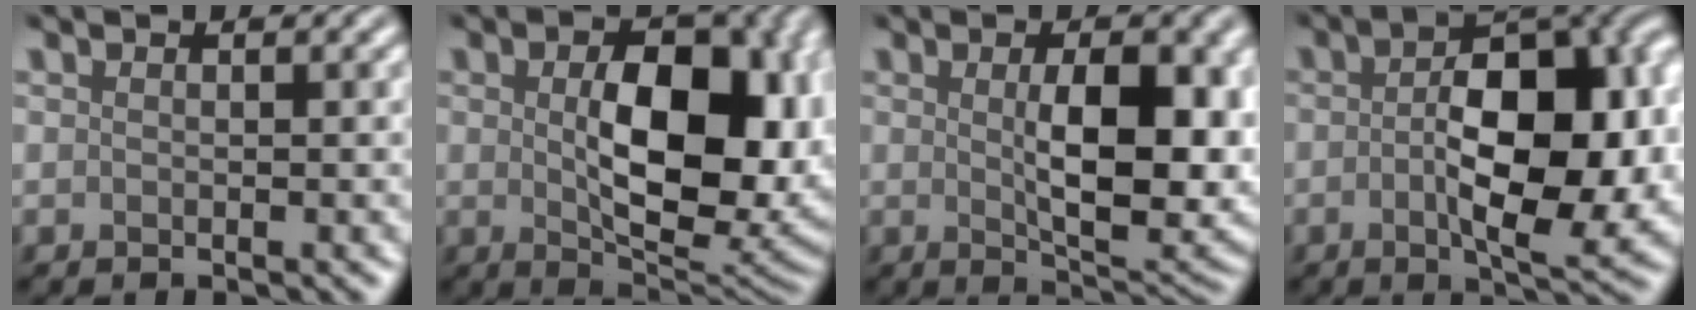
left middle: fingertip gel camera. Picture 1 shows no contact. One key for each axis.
{"total": 11.7, "fx": 0.5, "fy": 6.6, "fz": 9.6, "tx": -0.143, "ty": -0.014, "tz": 0.023}
{"total": 8.6, "fx": 0.6, "fy": 3.4, "fz": 7.9, "tx": -0.119, "ty": -0.009, "tz": 0.020}
{"total": 11.3, "fx": -0.6, "fy": 5.1, "fz": 10.0, "tx": -0.136, "ty": 0.004, "tz": -0.010}